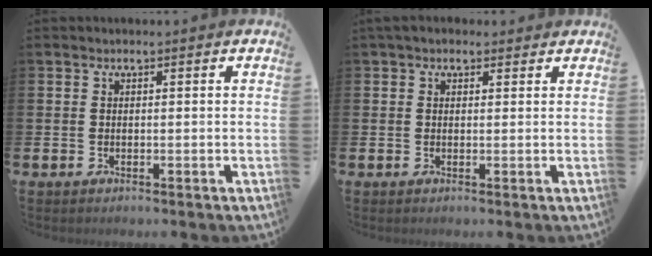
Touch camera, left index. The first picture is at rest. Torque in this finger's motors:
{"motor_torque": [0.00, -2.14, -0.04, 0.11]}